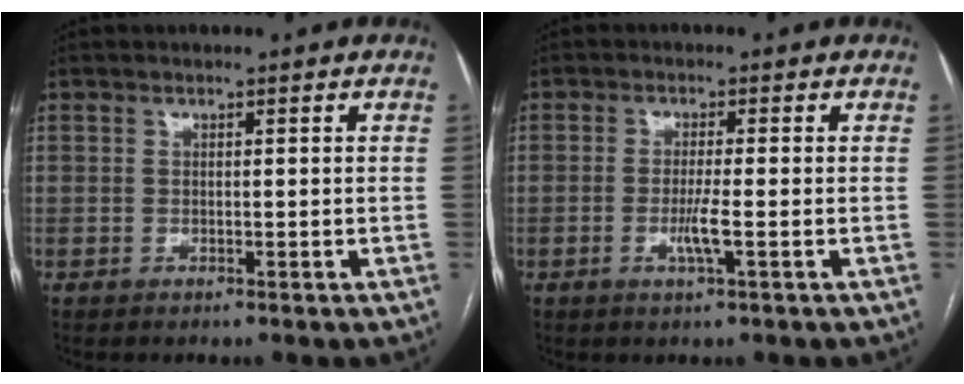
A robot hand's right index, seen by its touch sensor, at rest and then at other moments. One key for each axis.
{"total": 3.1, "fx": -0.9, "fy": -0.2, "fz": 2.9, "tx": -0.058, "ty": -0.006, "tz": -0.018}